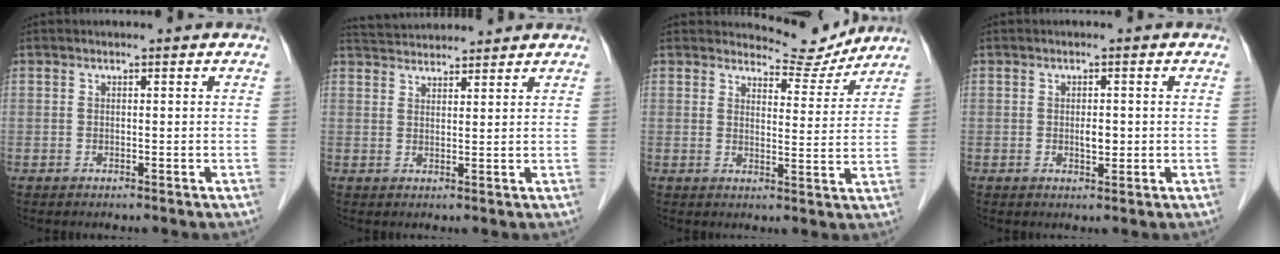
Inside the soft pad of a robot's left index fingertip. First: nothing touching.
{"total": 6.9, "force": [6.7, 0.7, 1.4], "torque": [-0.030, 0.034, 0.109]}
{"total": 6.3, "force": [6.2, 1.3, -0.1], "torque": [-0.003, -0.014, 0.078]}
{"total": 1.8, "force": [-0.3, 0.8, 1.6], "torque": [-0.028, -0.004, -0.003]}